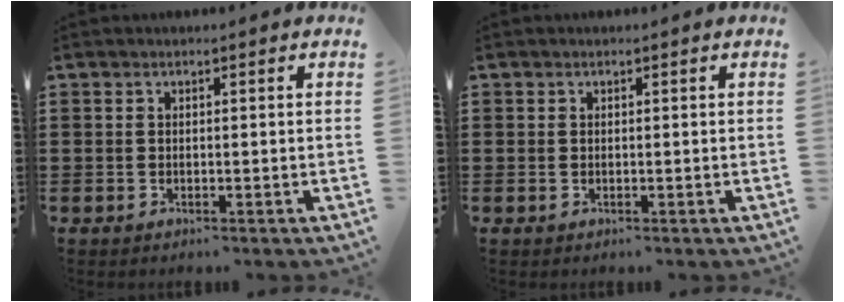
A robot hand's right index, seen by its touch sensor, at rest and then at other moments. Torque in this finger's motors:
{"motor_torque": [-1.17, 0.96, -0.27, -0.11]}